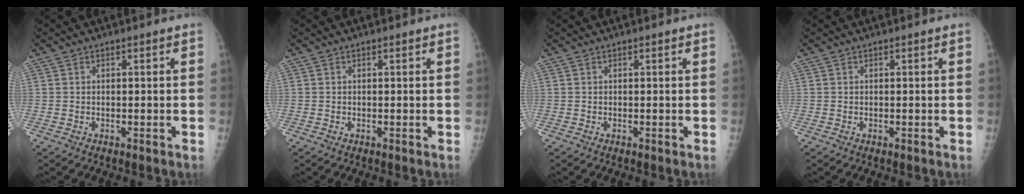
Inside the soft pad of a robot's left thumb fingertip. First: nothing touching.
{"total": 0.0}
{"total": 0.0}
{"total": 0.0}